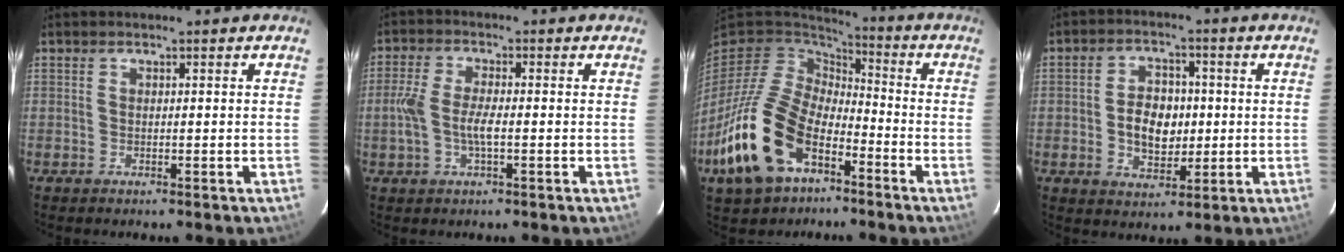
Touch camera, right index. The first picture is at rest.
{"total": 6.3, "force": [-1.1, 2.2, 5.8], "torque": [-0.125, 0.002, -0.023]}
{"total": 20.4, "force": [-9.8, 12.2, 13.1], "torque": [-0.299, -0.016, -0.181]}
{"total": 8.0, "force": [-0.4, 5.6, 5.6], "torque": [-0.104, 0.012, 0.001]}